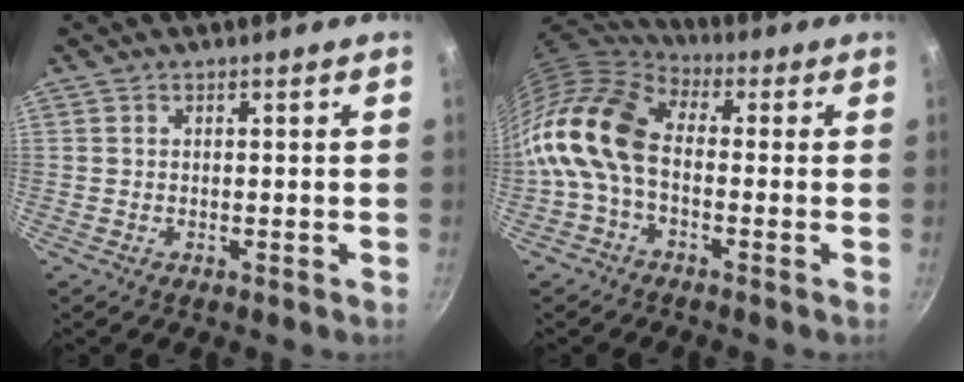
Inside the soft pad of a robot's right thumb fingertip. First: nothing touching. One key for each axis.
{"total": 14.3, "fx": -1.9, "fy": 9.0, "fz": 11.0, "tx": -0.207, "ty": 0.029, "tz": -0.056}